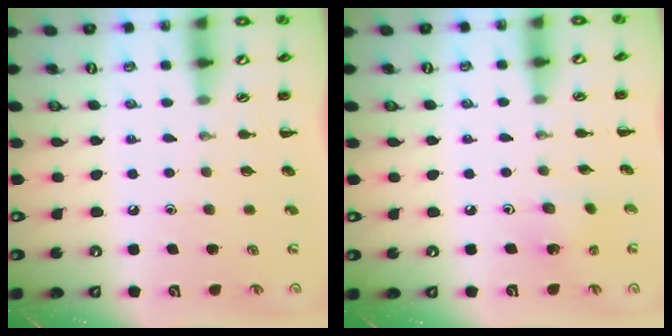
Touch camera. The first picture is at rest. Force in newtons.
{"total": 2.4, "press": 2.2, "slide": 0.8}